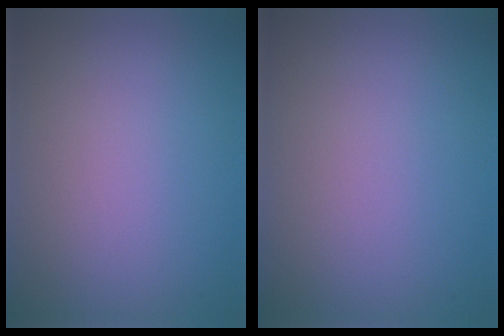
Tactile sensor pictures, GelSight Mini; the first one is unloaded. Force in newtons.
{"total": 0.0}